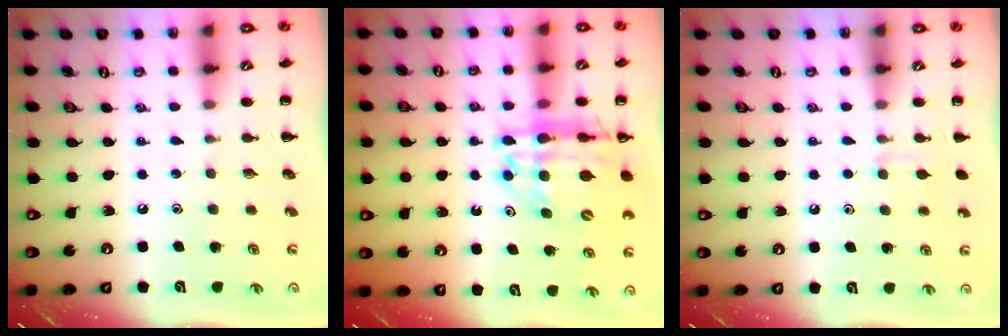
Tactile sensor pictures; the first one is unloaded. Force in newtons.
{"total": 16.5, "press": 15.9, "slide": 4.4}
{"total": 5.5, "press": 5.2, "slide": 1.8}